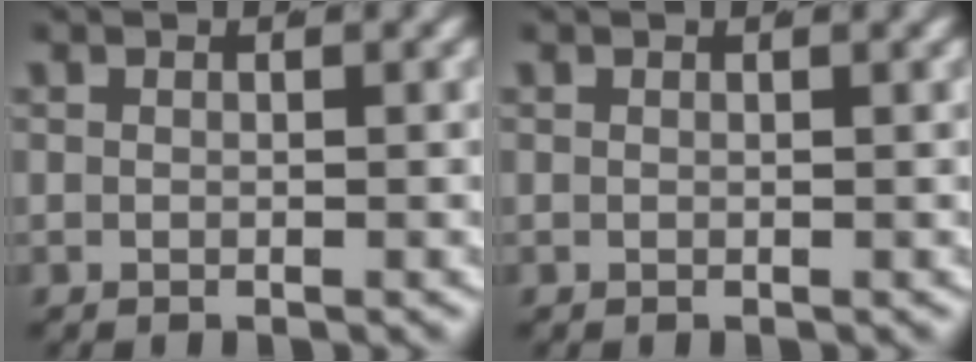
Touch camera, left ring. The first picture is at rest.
{"total": 0.0}